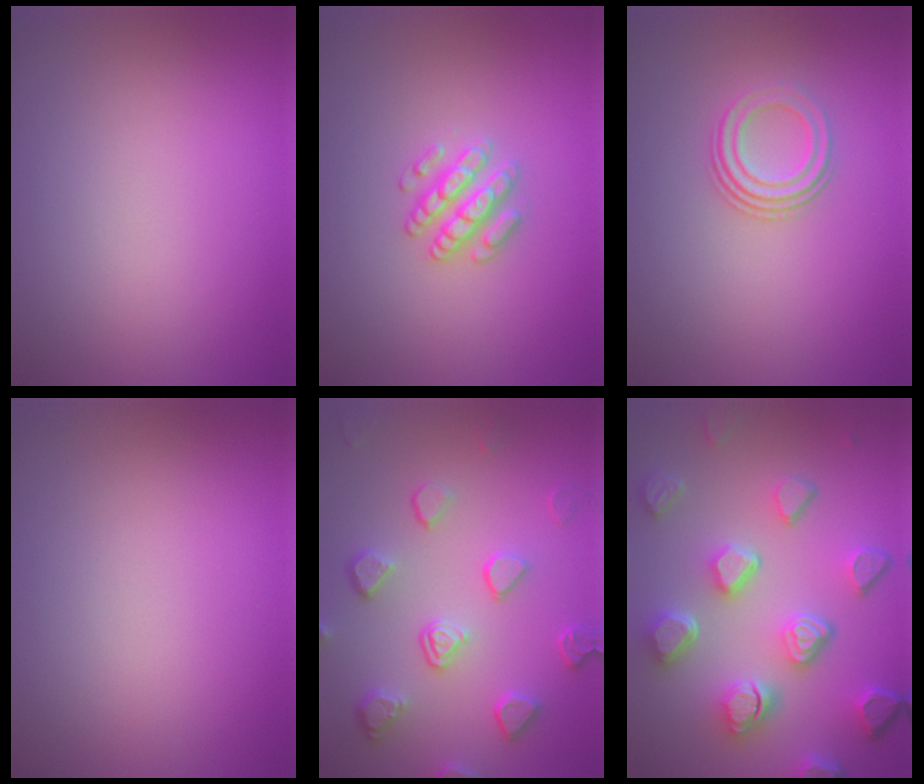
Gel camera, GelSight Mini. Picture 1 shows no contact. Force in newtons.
{"total": 2.8, "press": 2.6, "slide": 0.9}
{"total": 2.8, "press": 2.1, "slide": 1.9}
{"total": 0.0}
{"total": 4.1, "press": 3.8, "slide": 1.4}
{"total": 7.1, "press": 5.4, "slide": 4.6}